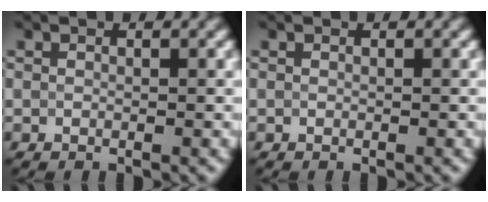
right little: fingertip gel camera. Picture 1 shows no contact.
{"total": 0.0}